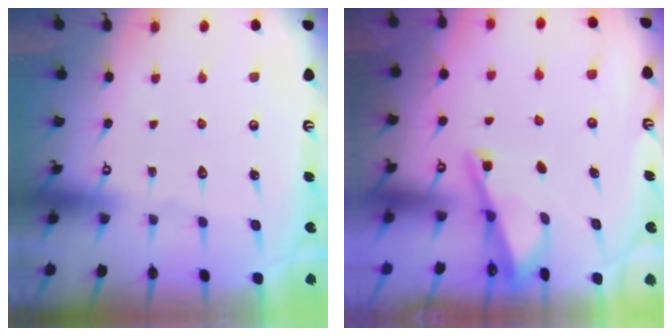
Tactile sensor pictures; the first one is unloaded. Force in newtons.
{"total": 3.1, "press": 3.1, "slide": 0.3}